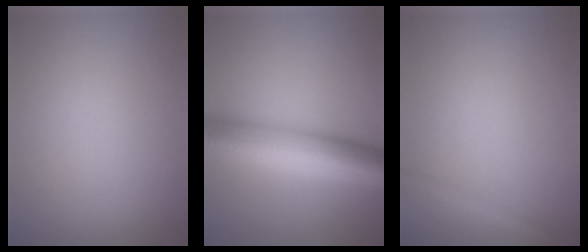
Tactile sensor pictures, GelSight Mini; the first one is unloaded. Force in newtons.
{"total": 10.3, "press": 10.3, "slide": 0.1}
{"total": 1.3, "press": 1.3, "slide": 0.1}